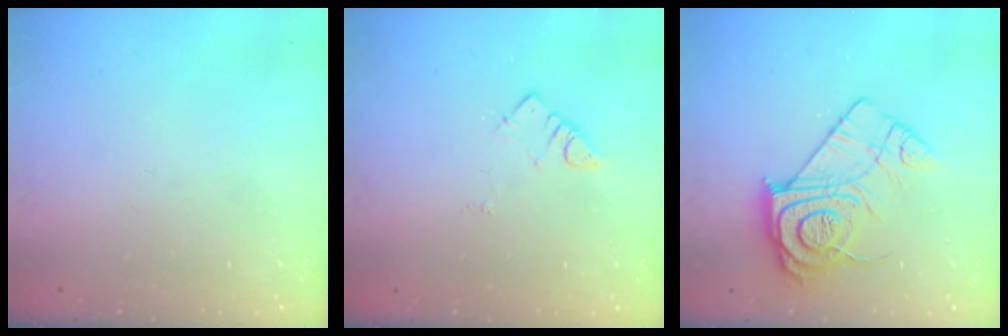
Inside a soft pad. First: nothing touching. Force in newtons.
{"total": 3.5, "press": 3.5, "slide": 0.4}
{"total": 13.5, "press": 13.5, "slide": 1.0}